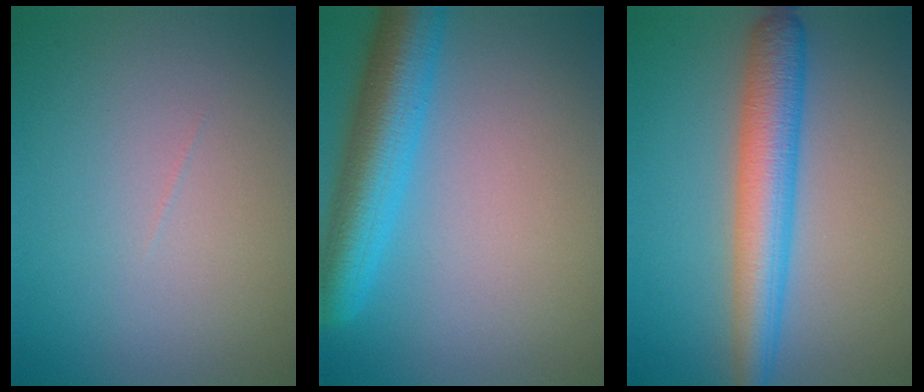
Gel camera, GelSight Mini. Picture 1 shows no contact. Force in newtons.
{"total": 6.7, "press": 6.7, "slide": 0.2}
{"total": 5.6, "press": 5.6, "slide": 0.1}